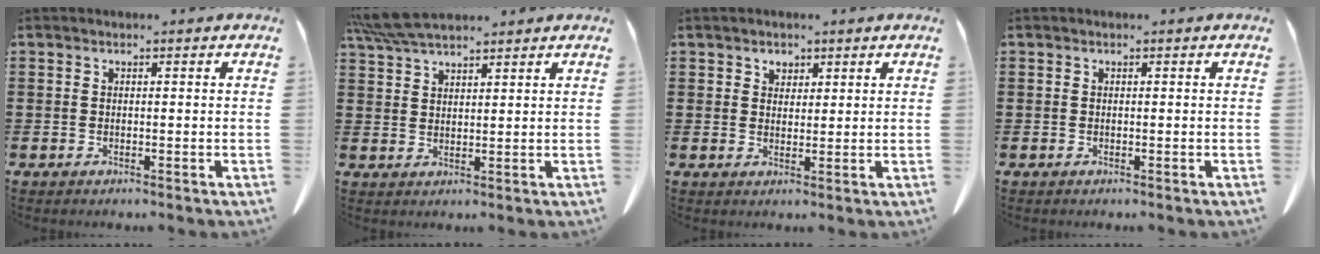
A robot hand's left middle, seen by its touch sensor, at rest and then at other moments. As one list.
[{"total": 5.6, "force": [4.9, 1.0, 2.6], "torque": [-0.064, -0.010, 0.094]}, {"total": 1.9, "force": [1.5, 1.2, 0.3], "torque": [-0.002, 0.001, 0.027]}, {"total": 0.0}]